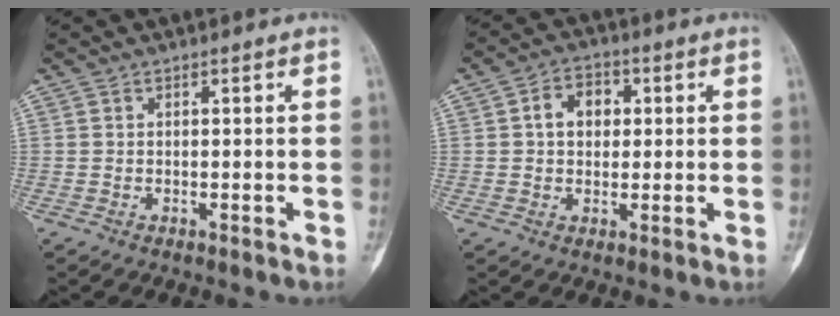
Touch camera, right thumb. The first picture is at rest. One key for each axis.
{"total": 6.5, "fx": 1.2, "fy": 4.8, "fz": 4.1, "tx": -0.045, "ty": 0.012, "tz": 0.014}